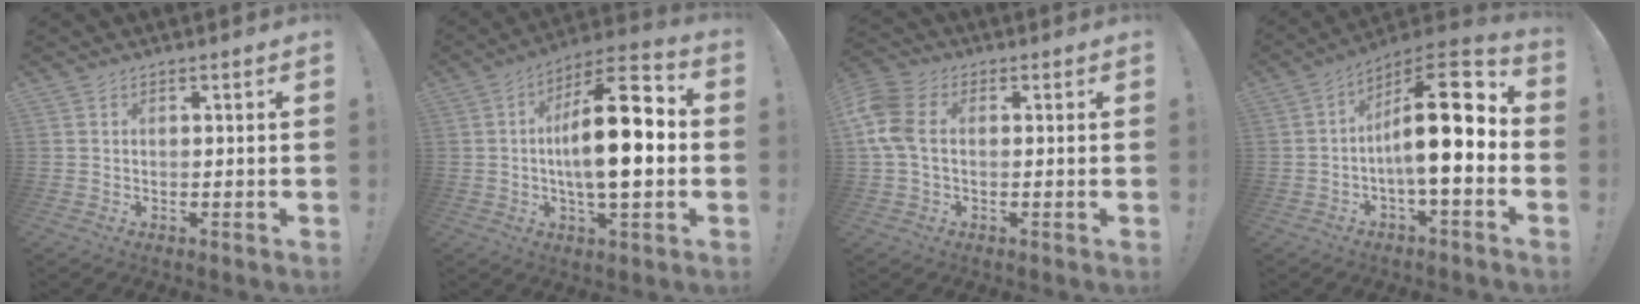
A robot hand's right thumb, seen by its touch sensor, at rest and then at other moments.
{"total": 18.5, "force": [-0.5, 6.5, 17.3], "torque": [-0.281, 0.002, -0.019]}
{"total": 9.9, "force": [0.9, 6.5, 7.3], "torque": [-0.169, 0.003, 0.019]}
{"total": 17.9, "force": [0.5, 5.3, 17.0], "torque": [-0.262, -0.004, 0.004]}